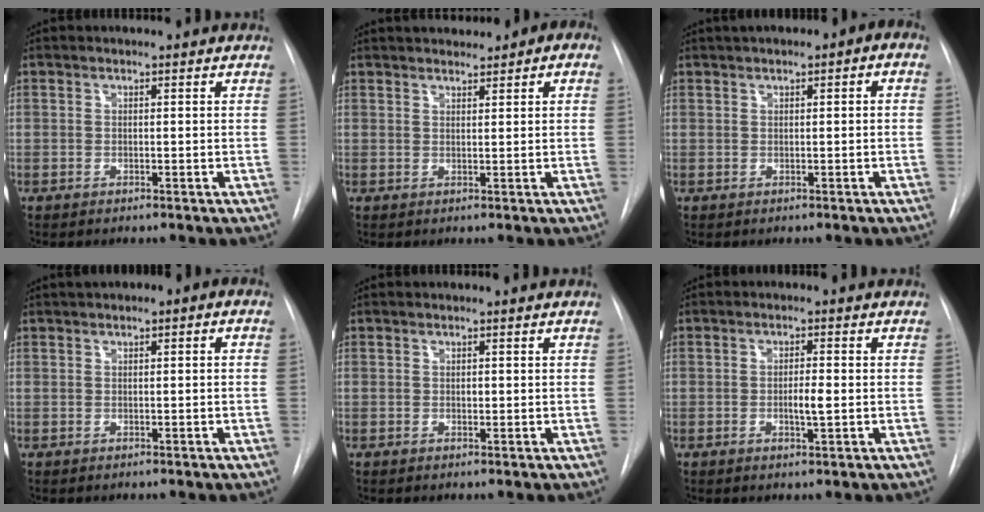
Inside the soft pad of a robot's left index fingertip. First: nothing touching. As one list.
[{"total": 5.0, "force": [3.4, 1.8, 3.2], "torque": [-0.042, 0.016, 0.047]}, {"total": 3.9, "force": [0.8, 1.2, 3.6], "torque": [-0.053, 0.018, 0.007]}, {"total": 2.4, "force": [0.2, 0.9, 2.2], "torque": [-0.036, 0.014, 0.000]}, {"total": 0.5, "force": [-0.4, 0.3, 0.2], "torque": [-0.001, -0.006, -0.006]}, {"total": 2.8, "force": [-0.9, 0.4, 2.6], "torque": [-0.046, -0.007, -0.014]}]